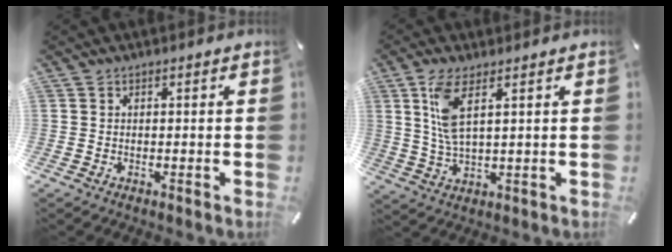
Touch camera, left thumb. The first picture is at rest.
{"total": 7.8, "force": [3.2, 2.8, 6.6], "torque": [-0.151, -0.003, 0.054]}